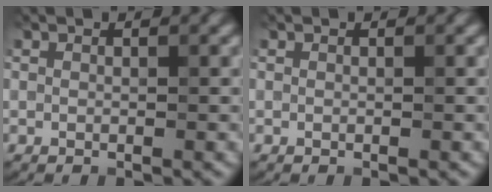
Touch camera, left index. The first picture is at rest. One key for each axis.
{"total": 0.0}